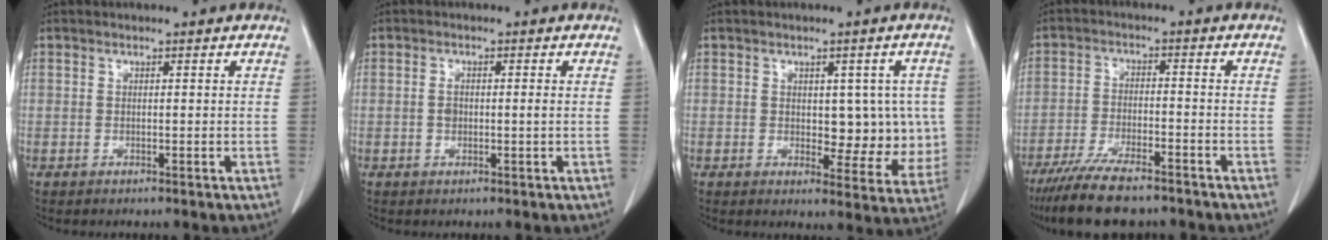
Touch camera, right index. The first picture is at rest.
{"total": 2.0, "force": [-0.1, 0.8, 1.8], "torque": [-0.039, 0.002, 0.002]}
{"total": 7.3, "force": [0.5, 4.2, 6.0], "torque": [-0.046, 0.007, 0.015]}
{"total": 11.3, "force": [-9.2, 2.3, 6.1], "torque": [-0.102, -0.024, -0.150]}